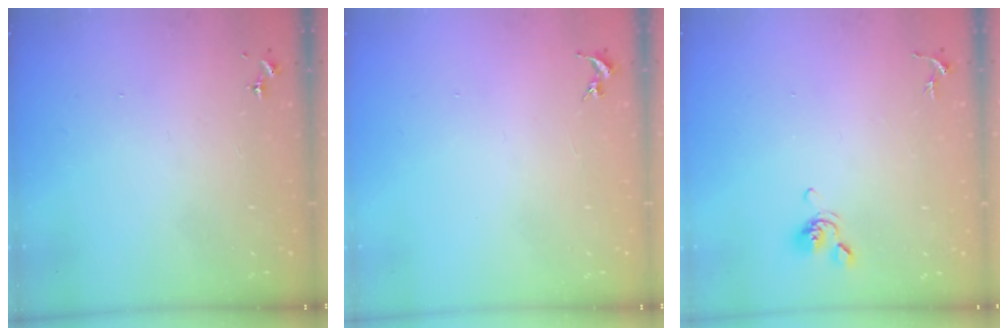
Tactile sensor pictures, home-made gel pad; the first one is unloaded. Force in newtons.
{"total": 0.0}
{"total": 6.2, "press": 6.1, "slide": 1.1}